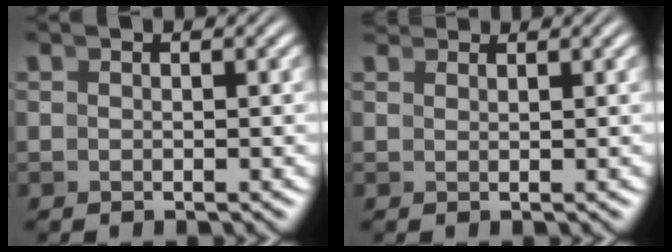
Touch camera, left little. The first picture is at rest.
{"total": 2.3, "force": [2.3, -0.2, 0.2], "torque": [0.010, 0.014, 0.036]}